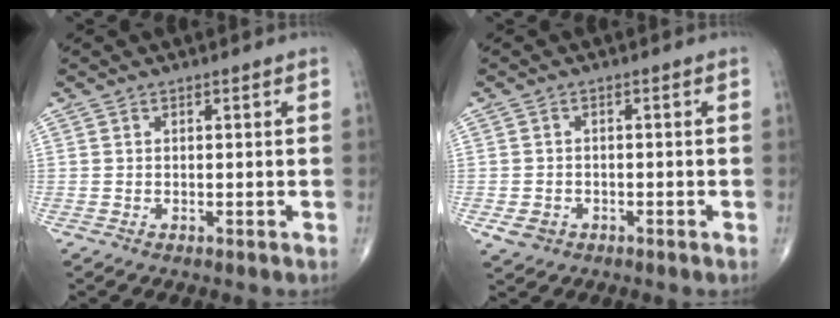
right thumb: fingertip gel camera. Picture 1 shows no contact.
{"total": 3.0, "force": [-1.2, 2.3, 1.3], "torque": [-0.021, 0.004, -0.016]}